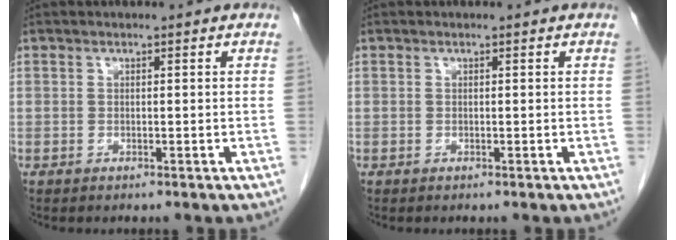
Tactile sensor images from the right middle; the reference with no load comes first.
{"total": 0.0}